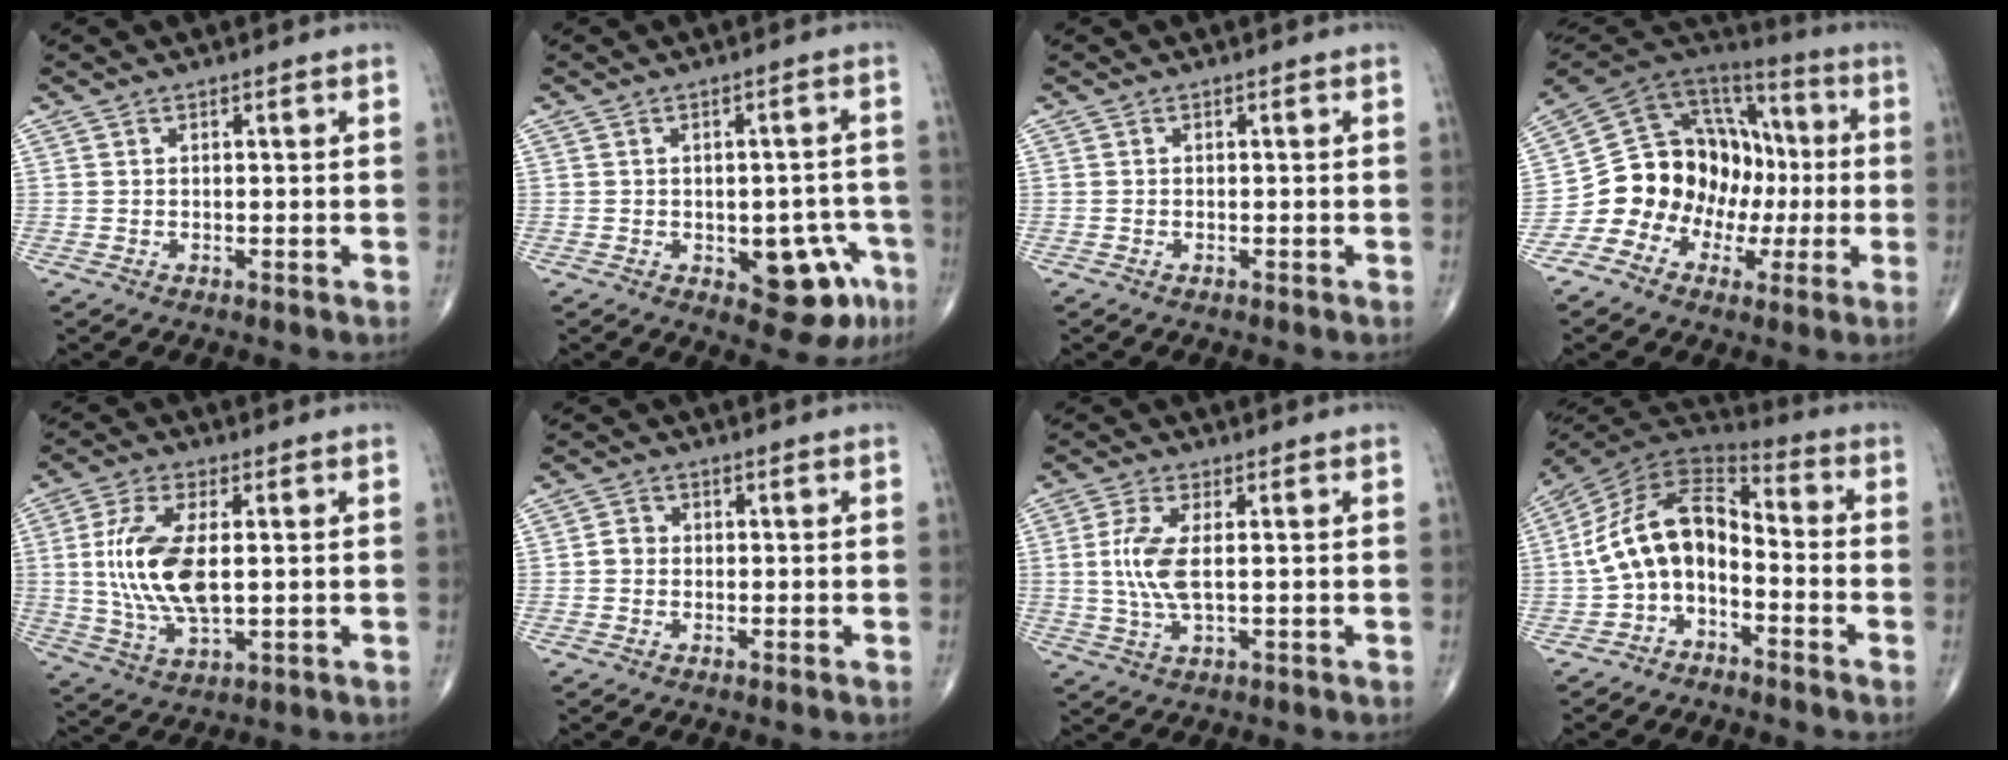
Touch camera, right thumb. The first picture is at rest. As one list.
[{"total": 10.3, "force": [-4.0, 5.4, 7.9], "torque": [-0.056, 0.023, -0.040]}, {"total": 0.0}, {"total": 18.0, "force": [-3.6, 15.2, 9.0], "torque": [-0.107, 0.086, -0.062]}, {"total": 13.5, "force": [1.0, 6.1, 12.0], "torque": [-0.250, -0.009, 0.024]}, {"total": 2.1, "force": [-0.3, 1.9, 0.9], "torque": [-0.006, 0.006, -0.010]}, {"total": 7.2, "force": [0.5, 2.6, 6.7], "torque": [-0.162, -0.004, 0.010]}, {"total": 12.1, "force": [-3.7, 7.6, 8.7], "torque": [-0.150, 0.084, -0.080]}]